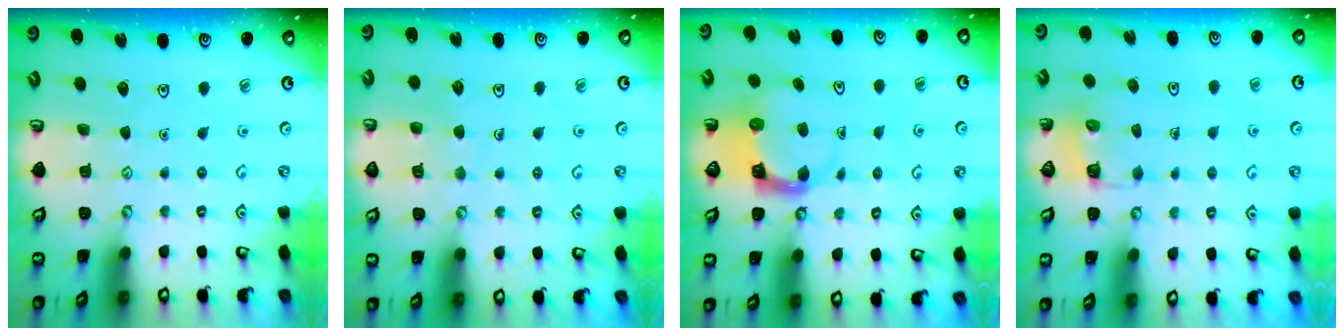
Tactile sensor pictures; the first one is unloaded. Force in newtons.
{"total": 4.6, "press": 4.6, "slide": 0.4}
{"total": 4.0, "press": 4.0, "slide": 0.3}
{"total": 2.8, "press": 2.8, "slide": 0.2}